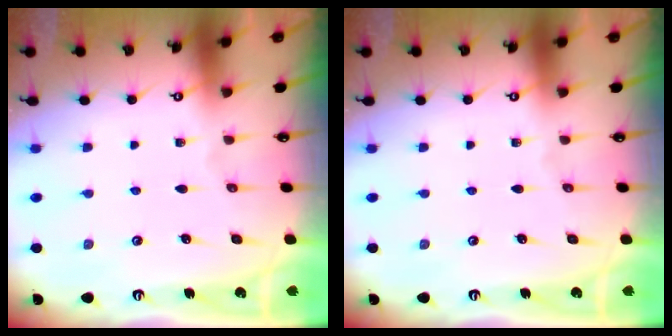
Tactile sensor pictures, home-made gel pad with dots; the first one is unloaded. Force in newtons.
{"total": 0.0}